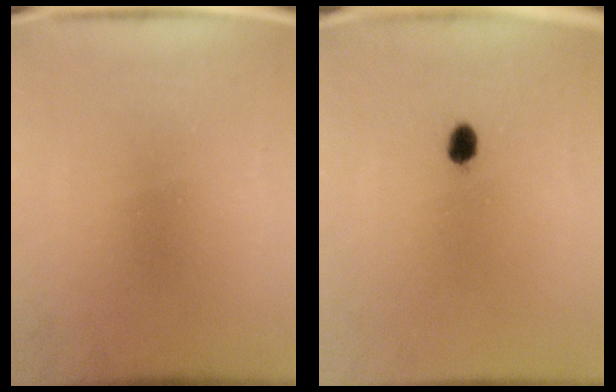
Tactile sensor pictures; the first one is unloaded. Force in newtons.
{"total": 2.1}